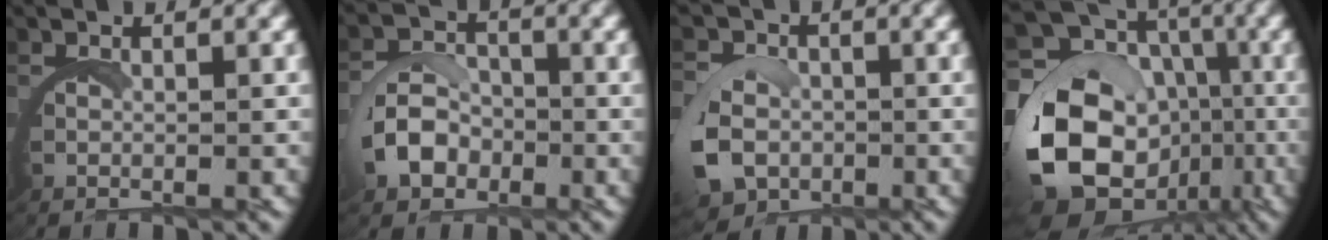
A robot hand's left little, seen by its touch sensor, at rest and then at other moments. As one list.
[{"total": 3.4, "force": [-0.8, 2.8, 1.7], "torque": [-0.026, 0.002, -0.023]}, {"total": 4.9, "force": [-1.6, 4.1, 2.0], "torque": [-0.040, -0.023, -0.028]}, {"total": 13.2, "force": [-1.9, 10.5, 7.8], "torque": [-0.153, -0.048, -0.025]}]